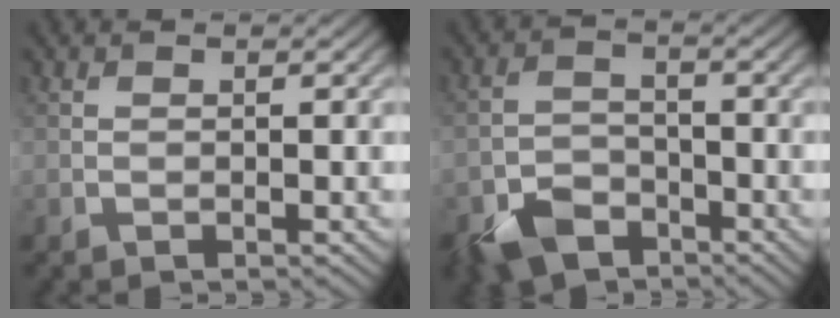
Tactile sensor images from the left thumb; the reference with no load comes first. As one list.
[{"total": 6.2, "force": [-4.3, 3.5, 2.6], "torque": [-0.056, -0.007, -0.091]}]